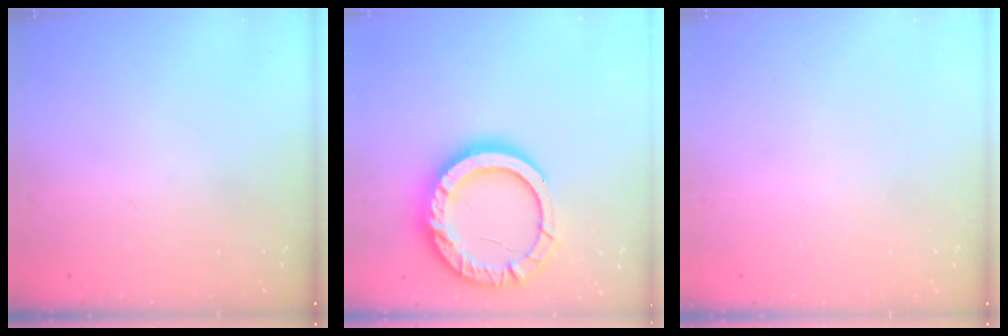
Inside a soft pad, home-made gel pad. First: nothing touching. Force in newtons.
{"total": 19.7, "press": 19.6, "slide": 1.7}
{"total": 0.0}